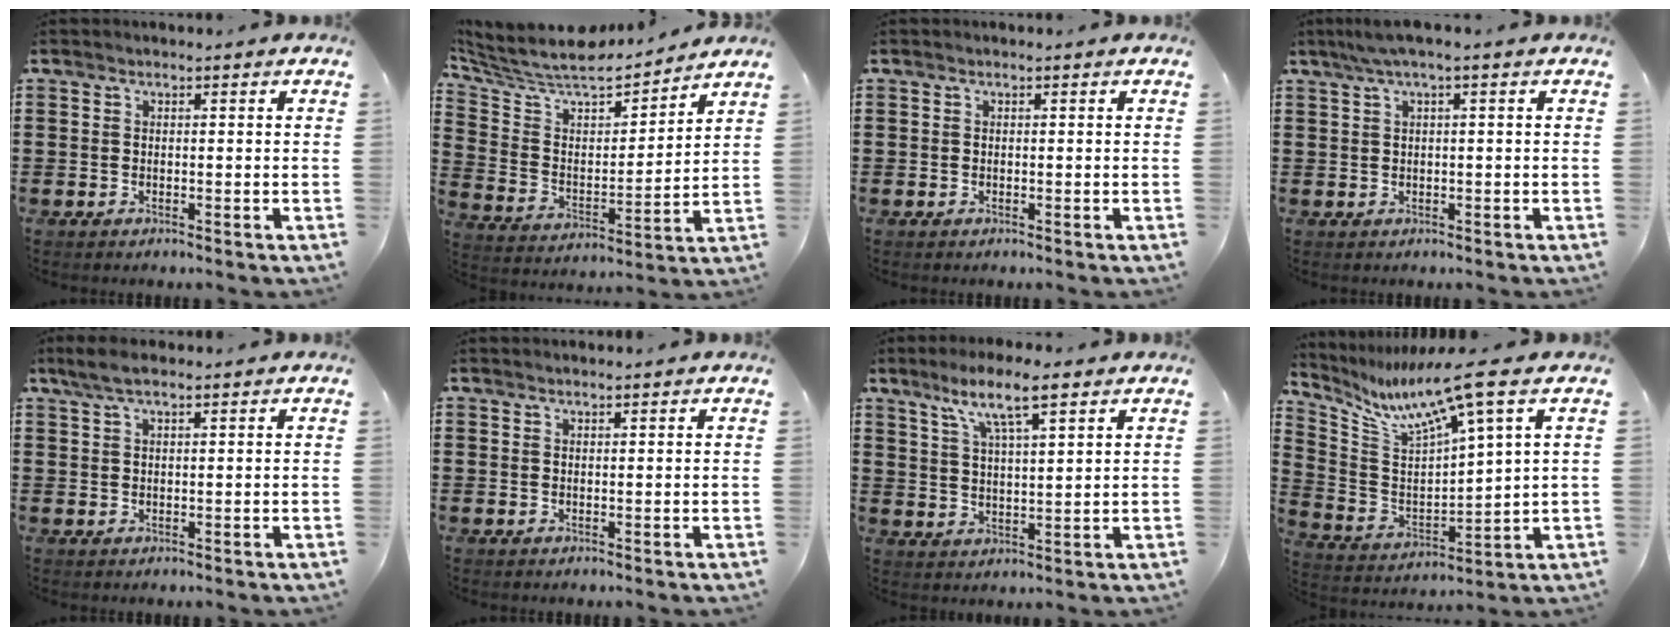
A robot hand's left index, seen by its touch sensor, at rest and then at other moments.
{"total": 8.3, "force": [7.7, 1.8, 2.6], "torque": [-0.089, -0.056, 0.130]}
{"total": 0.0}
{"total": 2.0, "force": [0.2, 0.0, 2.0], "torque": [-0.034, -0.001, 0.003]}
{"total": 3.3, "force": [2.1, 0.8, 2.5], "torque": [-0.050, 0.003, 0.038]}
{"total": 0.7, "force": [0.7, 0.0, 0.3], "torque": [-0.006, -0.001, 0.013]}
{"total": 7.8, "force": [5.3, 1.2, 5.6], "torque": [-0.122, -0.006, 0.092]}
{"total": 10.0, "force": [7.1, 0.5, 7.0], "torque": [-0.164, -0.043, 0.111]}